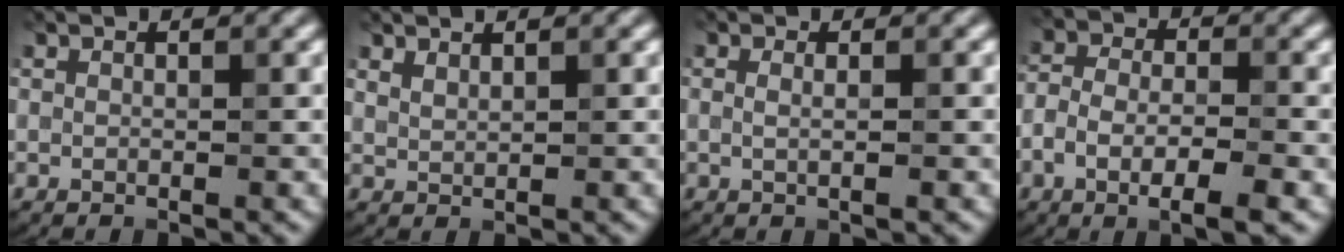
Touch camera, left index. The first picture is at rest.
{"total": 1.1, "force": [1.0, 0.2, 0.3], "torque": [-0.009, -0.002, 0.023]}
{"total": 1.7, "force": [0.4, 0.8, 1.5], "torque": [-0.006, -0.004, -0.009]}
{"total": 5.3, "force": [-2.0, 2.3, 4.3], "torque": [-0.080, -0.002, -0.041]}